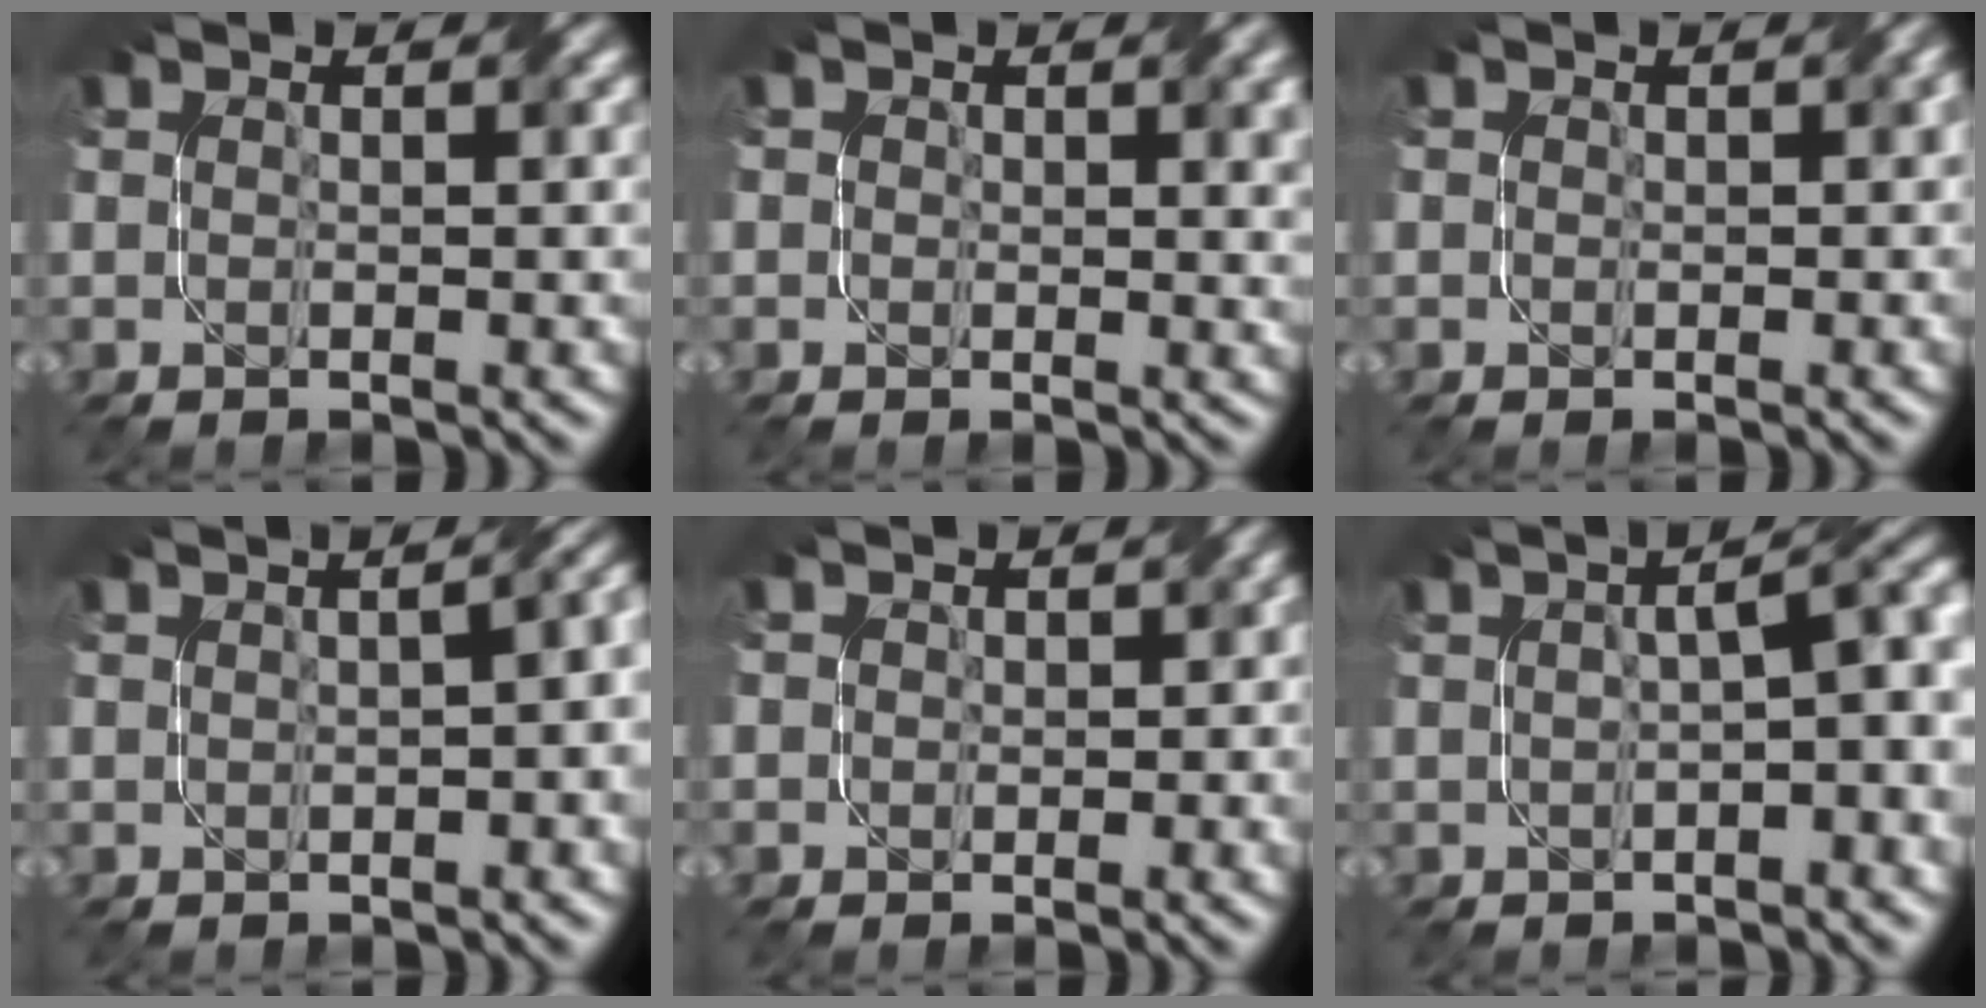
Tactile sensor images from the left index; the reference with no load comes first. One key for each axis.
{"total": 2.1, "fx": 0.9, "fy": 1.2, "fz": 1.5, "tx": -0.011, "ty": -0.001, "tz": 0.013}
{"total": 0.7, "fx": 0.0, "fy": 0.6, "fz": 0.2, "tx": 0.003, "ty": 0.003, "tz": 0.004}
{"total": 6.6, "fx": 0.4, "fy": 3.4, "fz": 5.6, "tx": -0.027, "ty": 0.017, "tz": -0.002}
{"total": 1.9, "fx": 0.1, "fy": 1.7, "fz": 0.7, "tx": 0.005, "ty": 0.004, "tz": 0.001}
{"total": 5.6, "fx": 0.2, "fy": 1.7, "fz": 5.4, "tx": -0.051, "ty": 0.019, "tz": 0.006}